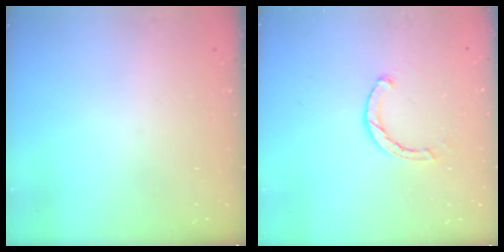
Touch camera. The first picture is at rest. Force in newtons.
{"total": 2.4, "press": 2.4, "slide": 0.1}